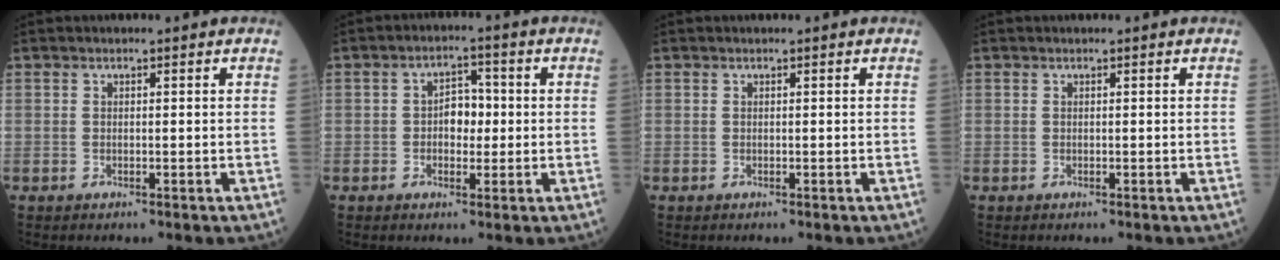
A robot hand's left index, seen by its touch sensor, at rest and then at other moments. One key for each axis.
{"total": 4.2, "fx": -0.7, "fy": 2.7, "fz": 3.2, "tx": -0.047, "ty": 0.013, "tz": -0.016}
{"total": 0.0}
{"total": 0.0}